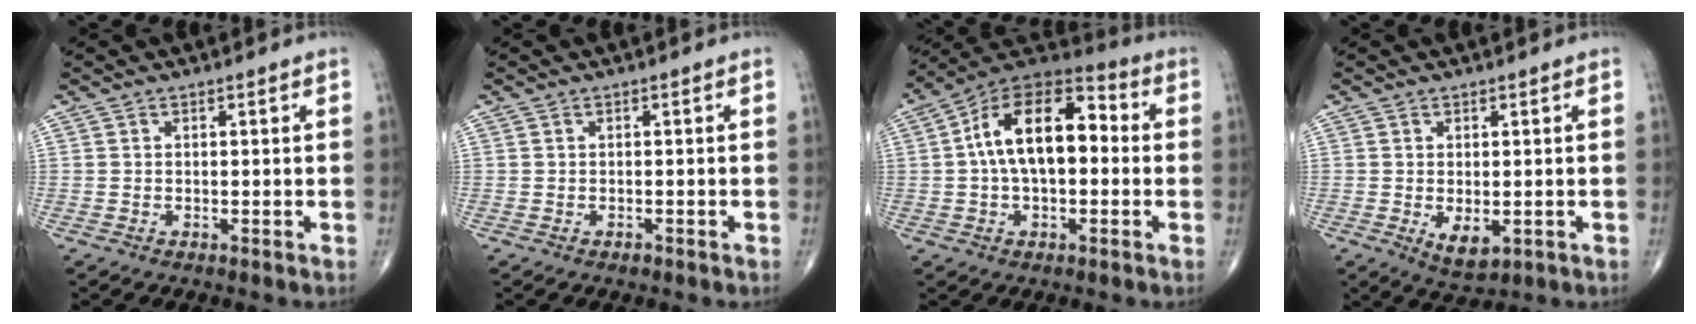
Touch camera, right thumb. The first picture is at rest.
{"total": 0.6, "force": [-0.4, 0.4, 0.2], "torque": [-0.001, 0.000, -0.007]}
{"total": 17.1, "force": [1.3, 9.5, 14.2], "torque": [-0.222, 0.044, 0.010]}
{"total": 4.6, "force": [-1.0, 2.4, 3.7], "torque": [-0.053, -0.011, -0.004]}